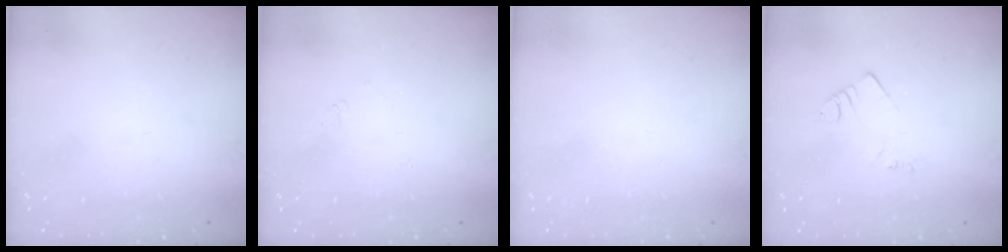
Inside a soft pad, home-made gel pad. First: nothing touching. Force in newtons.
{"total": 2.9, "press": 2.9, "slide": 0.5}
{"total": 1.5, "press": 1.5, "slide": 0.1}
{"total": 2.6, "press": 2.6, "slide": 0.3}